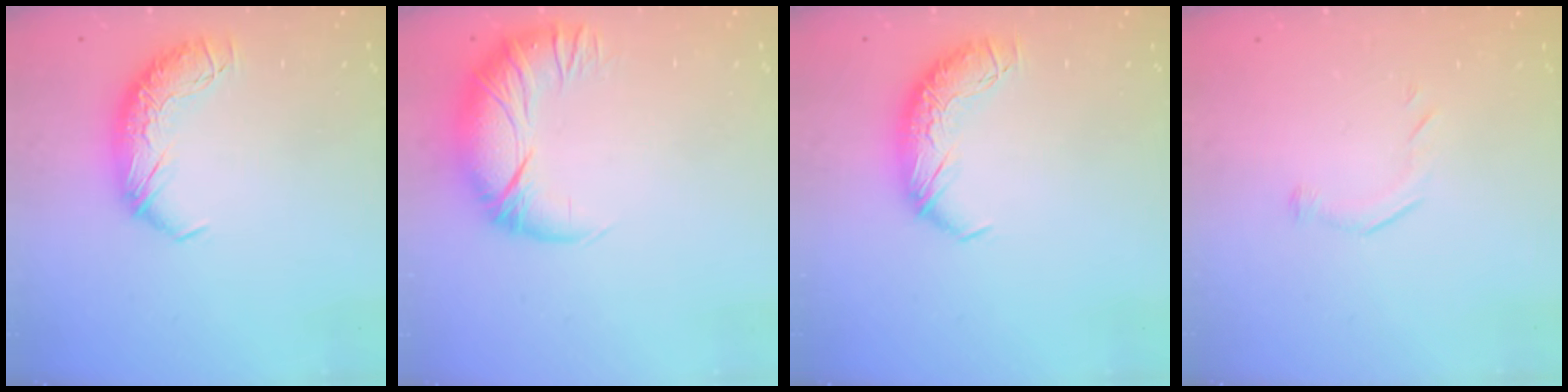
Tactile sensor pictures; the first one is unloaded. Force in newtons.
{"total": 2.7, "press": 0.9, "slide": 2.5}
{"total": 0.0}
{"total": 7.3, "press": 7.3, "slide": 0.7}